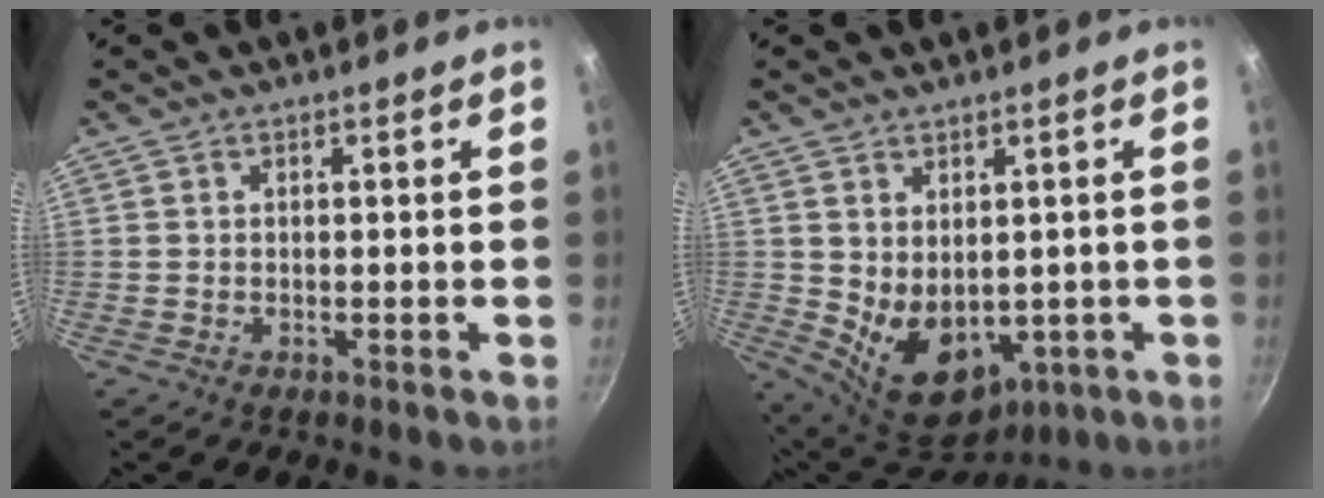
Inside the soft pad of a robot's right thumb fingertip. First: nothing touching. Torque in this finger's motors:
{"motor_torque": [-1.08, 1.37, -0.17, 0.21, 0.33]}